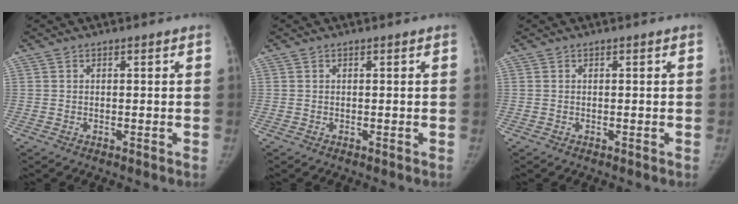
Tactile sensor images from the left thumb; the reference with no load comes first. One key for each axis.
{"total": 0.0}
{"total": 0.0}